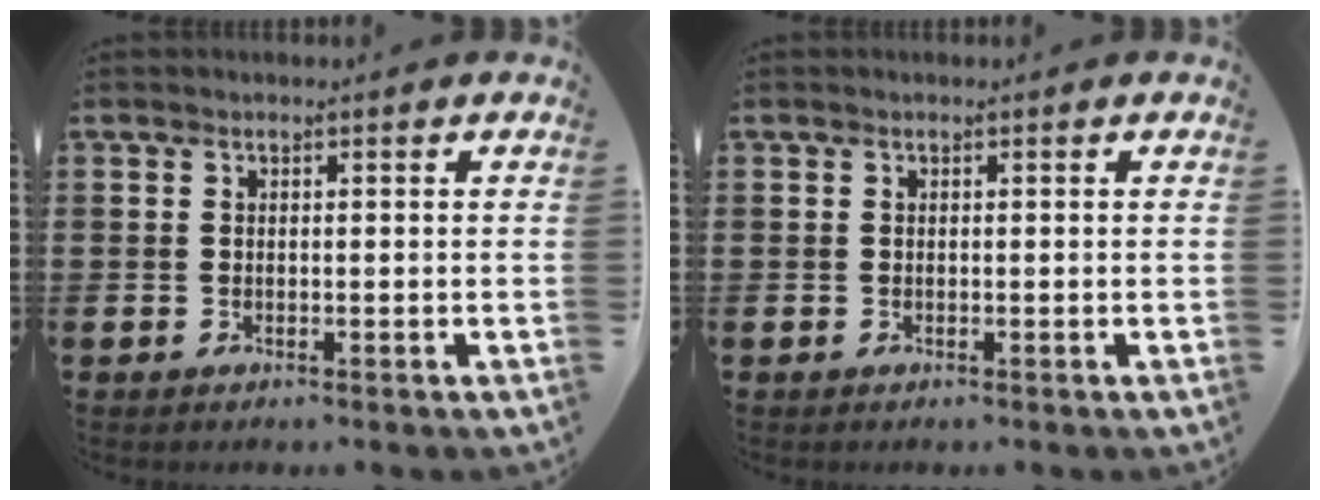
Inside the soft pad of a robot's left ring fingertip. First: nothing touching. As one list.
[{"total": 0.0}]